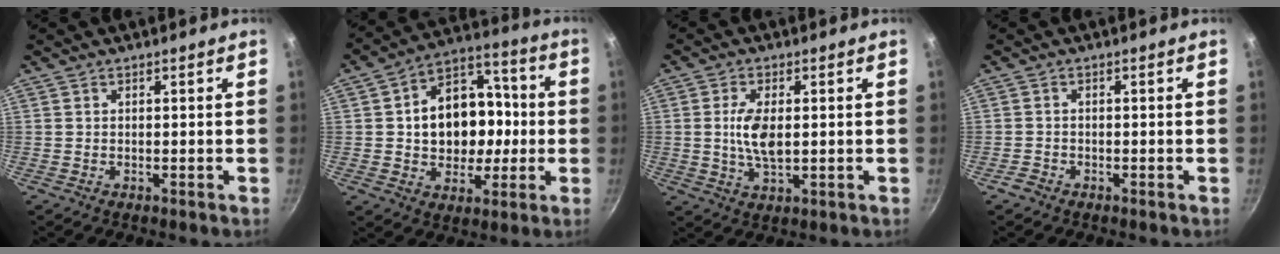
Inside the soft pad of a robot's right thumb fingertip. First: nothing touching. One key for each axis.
{"total": 17.2, "fx": -0.2, "fy": 13.3, "fz": 10.8, "tx": -0.129, "ty": 0.035, "tz": -0.005}
{"total": 6.9, "fx": 0.3, "fy": 3.4, "fz": 6.0, "tx": -0.120, "ty": -0.003, "tz": 0.007}
{"total": 1.6, "fx": -1.3, "fy": 0.9, "fz": 0.3, "tx": -0.009, "ty": 0.010, "tz": -0.026}